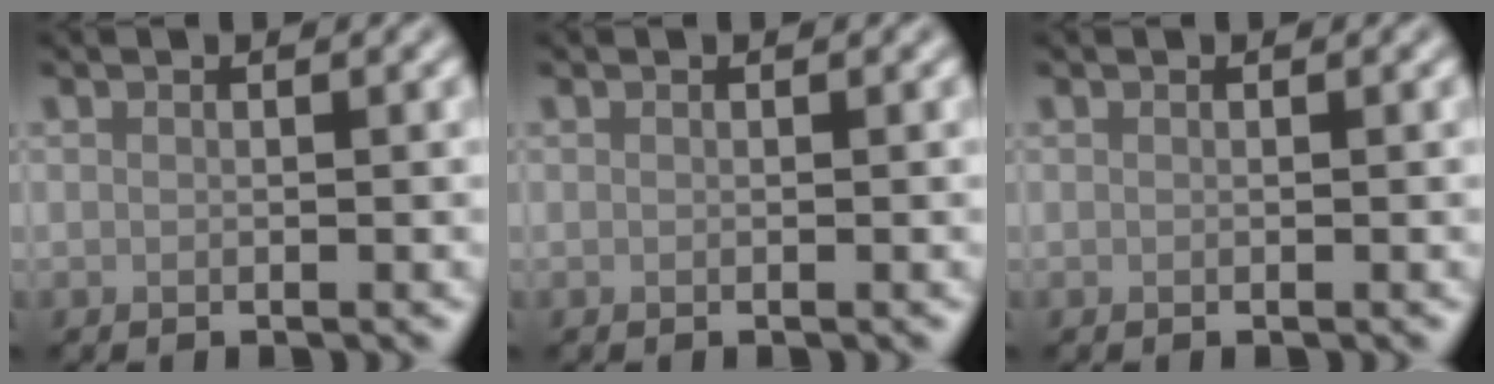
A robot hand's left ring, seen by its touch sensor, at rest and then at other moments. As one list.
[{"total": 0.0}, {"total": 0.0}]